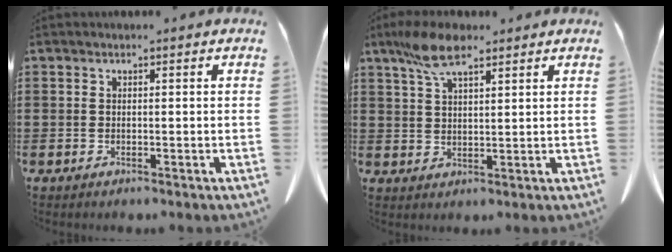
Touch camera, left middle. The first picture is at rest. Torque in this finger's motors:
{"motor_torque": [1.78, 0.36, 0.55, 0.18]}